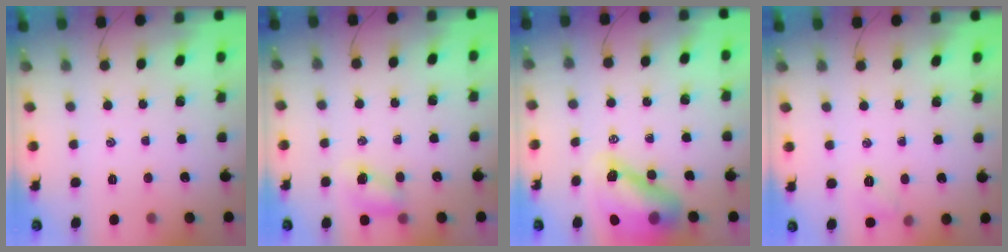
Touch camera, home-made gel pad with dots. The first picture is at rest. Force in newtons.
{"total": 5.2, "press": 5.1, "slide": 0.7}
{"total": 14.1, "press": 13.4, "slide": 4.4}
{"total": 5.2, "press": 4.9, "slide": 1.6}